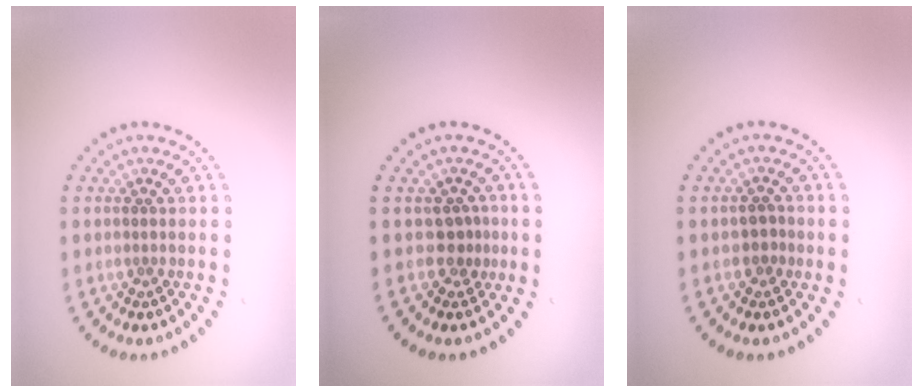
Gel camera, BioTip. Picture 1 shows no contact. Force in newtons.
{"total": 1.7, "press": 1.3, "slide": 1.1}
{"total": 0.9, "press": 0.6, "slide": 0.6}